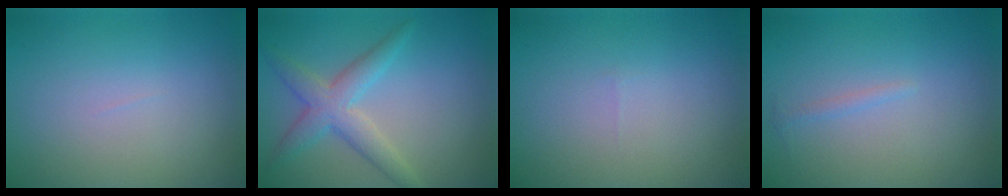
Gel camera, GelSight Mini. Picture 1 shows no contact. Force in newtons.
{"total": 3.8, "press": 3.8, "slide": 0.0}
{"total": 0.0}
{"total": 0.6, "press": 0.6, "slide": 0.1}